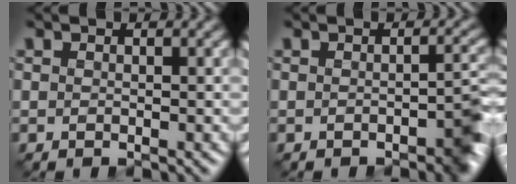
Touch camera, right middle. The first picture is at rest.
{"total": 4.0, "force": [-1.9, 1.7, 3.0], "torque": [-0.027, 0.004, -0.038]}